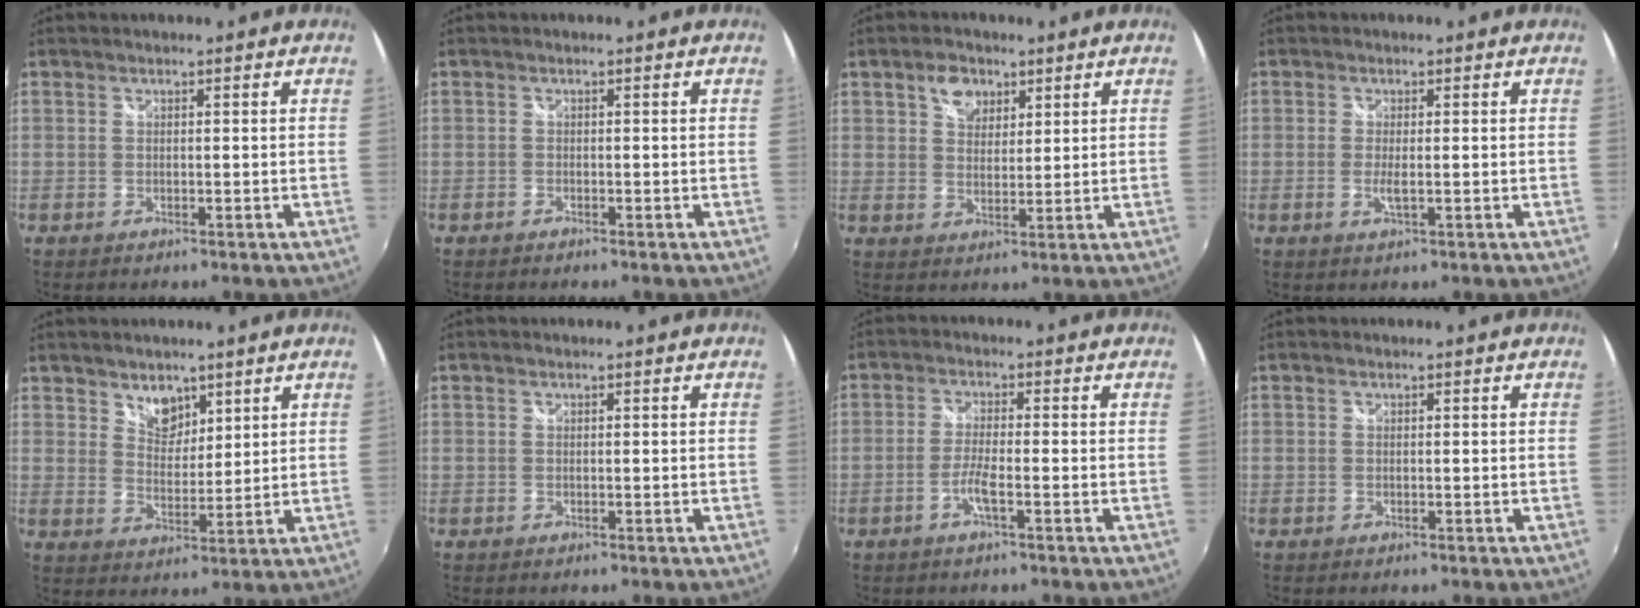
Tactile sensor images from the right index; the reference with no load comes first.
{"total": 0.7, "force": [-0.6, 0.3, 0.1], "torque": [-0.006, -0.002, -0.014]}
{"total": 5.2, "force": [2.8, 3.5, 2.5], "torque": [-0.034, 0.010, 0.051]}
{"total": 2.2, "force": [-0.4, 0.4, 2.1], "torque": [-0.042, -0.006, -0.007]}
{"total": 5.2, "force": [3.7, 3.2, 1.8], "torque": [-0.017, 0.003, 0.067]}
{"total": 0.0}
{"total": 3.6, "force": [-1.7, 0.2, 3.2], "torque": [-0.071, -0.002, -0.036]}
{"total": 0.0}